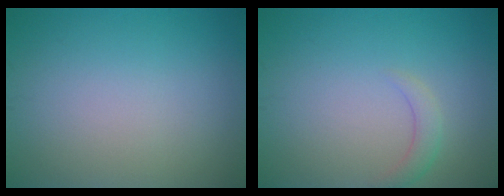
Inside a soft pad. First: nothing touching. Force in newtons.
{"total": 1.5, "press": 1.5, "slide": 0.2}